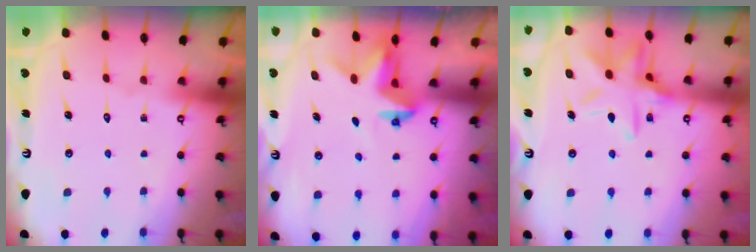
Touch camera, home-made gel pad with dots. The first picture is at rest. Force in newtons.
{"total": 3.2, "press": 3.2, "slide": 0.0}
{"total": 12.4, "press": 12.4, "slide": 0.4}